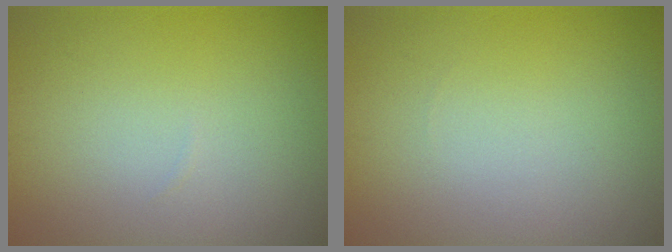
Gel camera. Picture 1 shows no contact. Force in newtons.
{"total": 0.0}